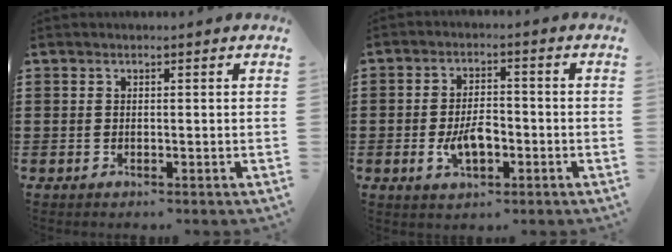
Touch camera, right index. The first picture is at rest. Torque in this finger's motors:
{"motor_torque": [1.69, 0.45, 0.25, 0.08]}